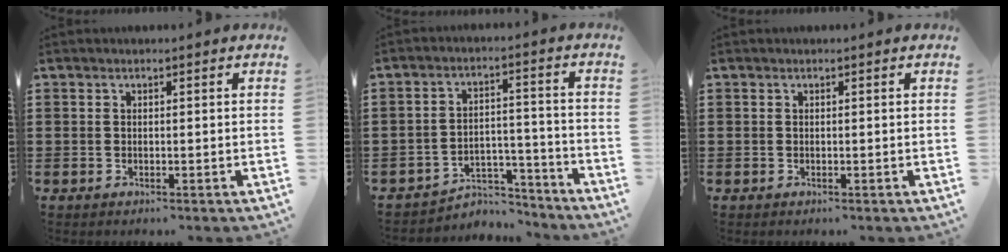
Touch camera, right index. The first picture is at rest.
{"total": 5.0, "force": [-4.5, 1.7, 1.0], "torque": [-0.017, 0.014, -0.091]}
{"total": 0.0}